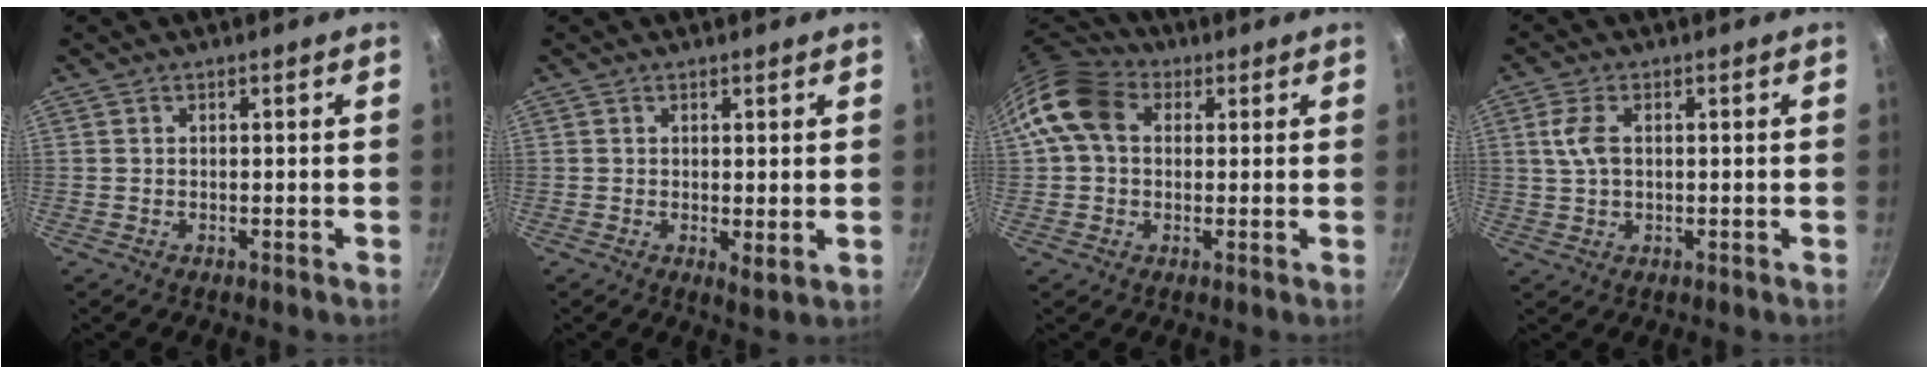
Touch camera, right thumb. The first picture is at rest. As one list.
[{"total": 2.7, "force": [0.7, 1.1, 2.3], "torque": [-0.035, -0.015, 0.010]}, {"total": 10.9, "force": [2.3, 8.3, 6.8], "torque": [-0.108, 0.020, 0.023]}, {"total": 4.6, "force": [0.8, 2.6, 3.7], "torque": [-0.077, 0.005, 0.014]}]